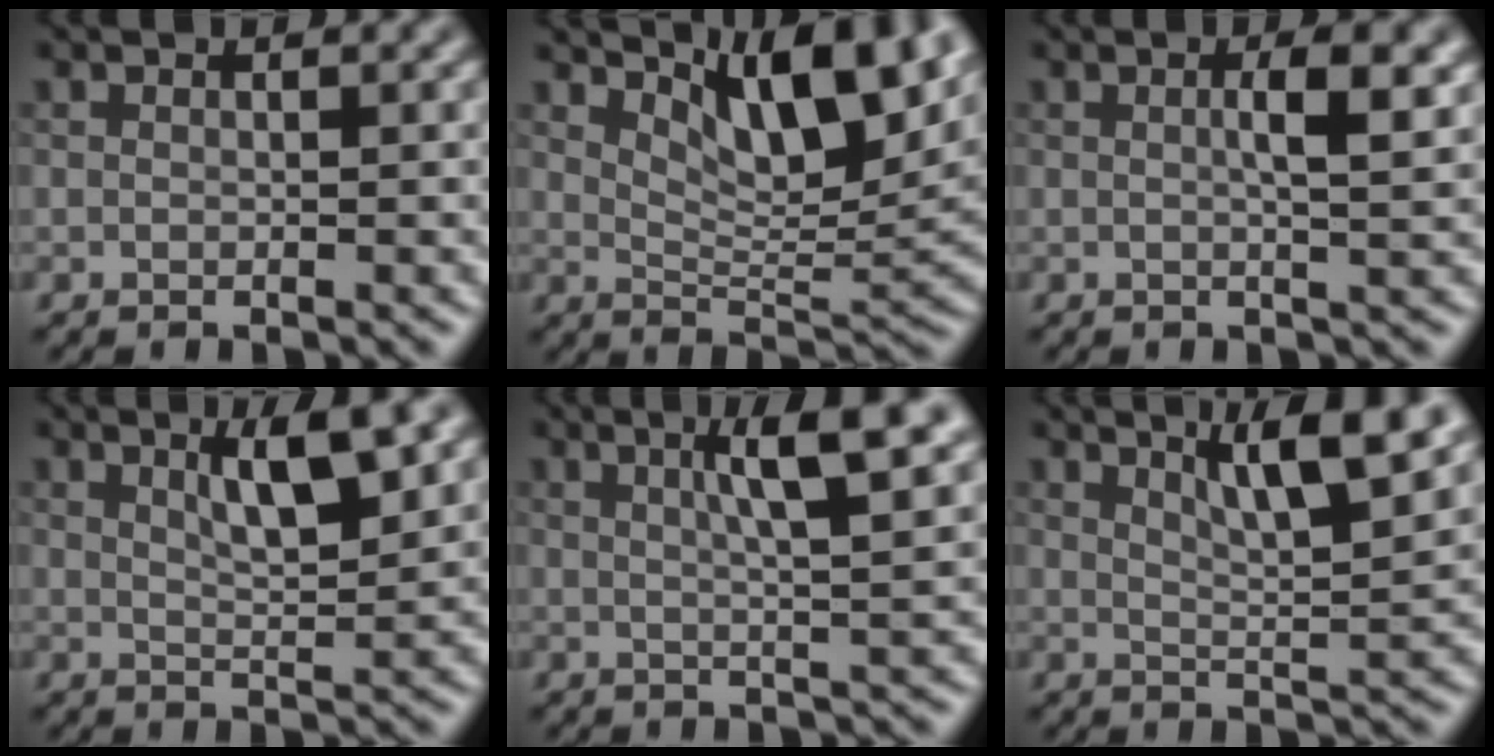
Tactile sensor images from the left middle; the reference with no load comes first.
{"total": 9.0, "force": [5.2, 2.9, 6.7], "torque": [-0.104, -0.001, 0.091]}
{"total": 3.4, "force": [0.6, 0.8, 3.3], "torque": [-0.047, 0.004, 0.005]}
{"total": 4.8, "force": [2.2, 1.0, 4.2], "torque": [-0.068, 0.001, 0.035]}
{"total": 6.3, "force": [2.4, 1.3, 5.7], "torque": [-0.074, 0.011, 0.033]}
{"total": 6.2, "force": [3.4, 1.1, 5.1], "torque": [-0.075, 0.004, 0.057]}